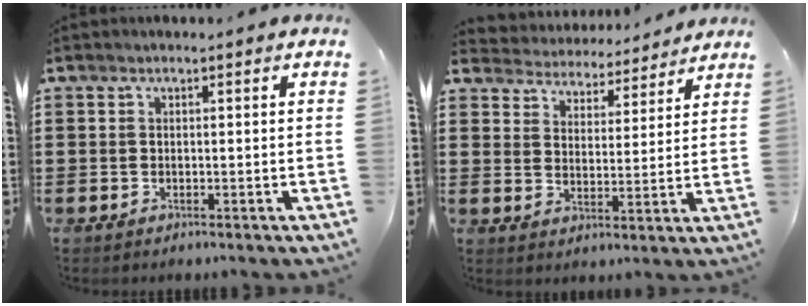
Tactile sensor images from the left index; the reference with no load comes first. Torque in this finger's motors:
{"motor_torque": [2.14, 0.00, 0.40, 0.03]}